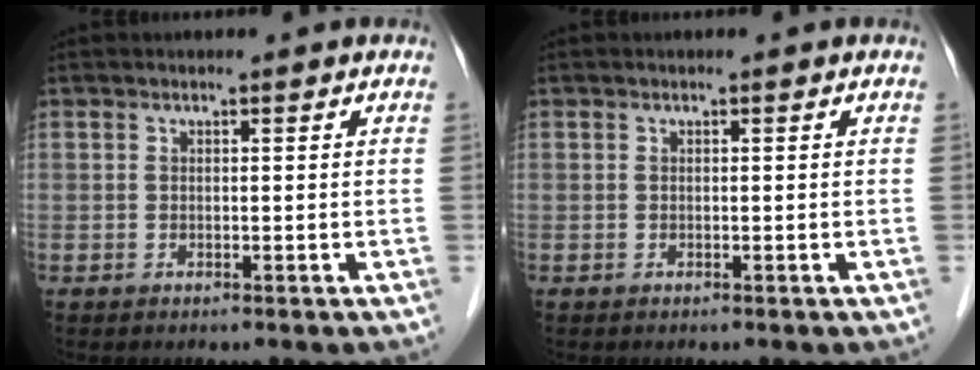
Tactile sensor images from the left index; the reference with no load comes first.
{"total": 0.0}